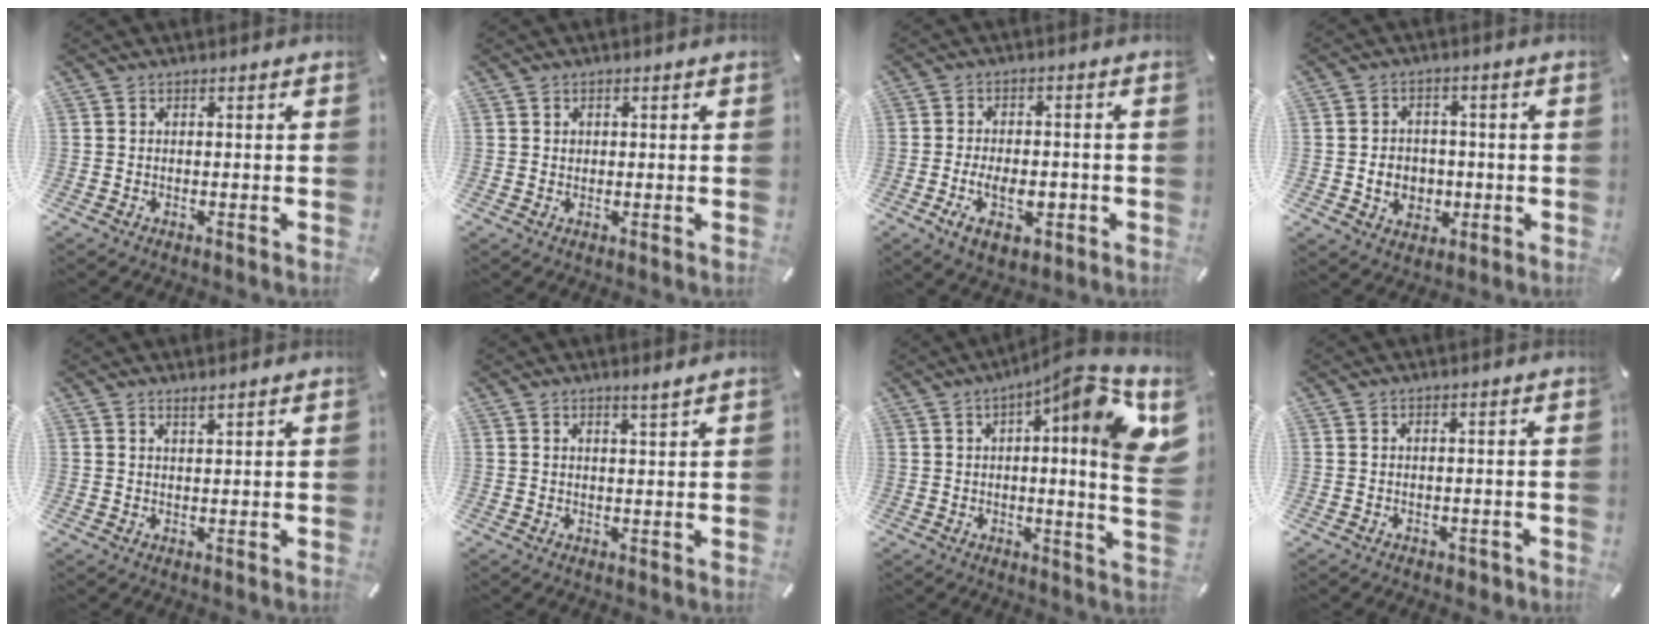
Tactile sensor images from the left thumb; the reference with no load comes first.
{"total": 0.8, "force": [0.2, 0.7, 0.1], "torque": [0.007, 0.001, 0.002]}
{"total": 9.1, "force": [-2.9, 5.5, 6.6], "torque": [-0.103, 0.009, -0.045]}
{"total": 7.0, "force": [-1.2, 6.1, 3.2], "torque": [-0.055, 0.010, -0.019]}
{"total": 1.2, "force": [1.1, -0.1, 0.5], "torque": [-0.011, -0.002, 0.021]}
{"total": 1.9, "force": [1.6, -0.2, 1.1], "torque": [-0.022, -0.002, 0.029]}
{"total": 15.3, "force": [5.9, 2.3, 14.0], "torque": [-0.190, -0.048, 0.080]}
{"total": 1.2, "force": [-0.7, 0.9, 0.4], "torque": [-0.008, 0.005, -0.016]}